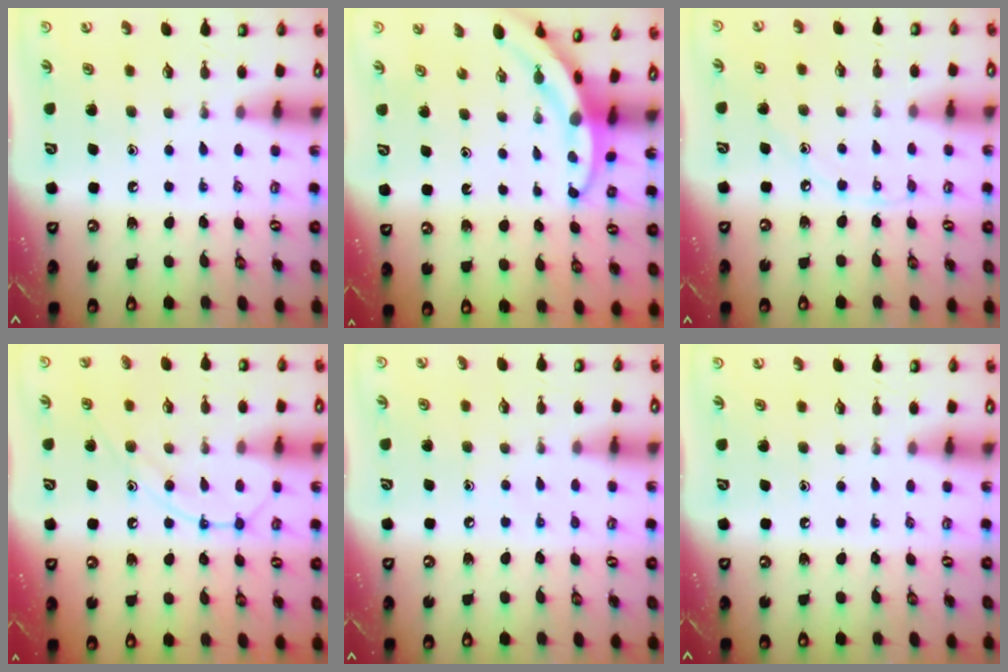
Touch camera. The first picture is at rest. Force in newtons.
{"total": 3.2, "press": 3.2, "slide": 0.3}
{"total": 5.1, "press": 5.1, "slide": 0.7}
{"total": 12.3, "press": 12.2, "slide": 1.1}
{"total": 3.4, "press": 3.4, "slide": 0.5}
{"total": 0.0}